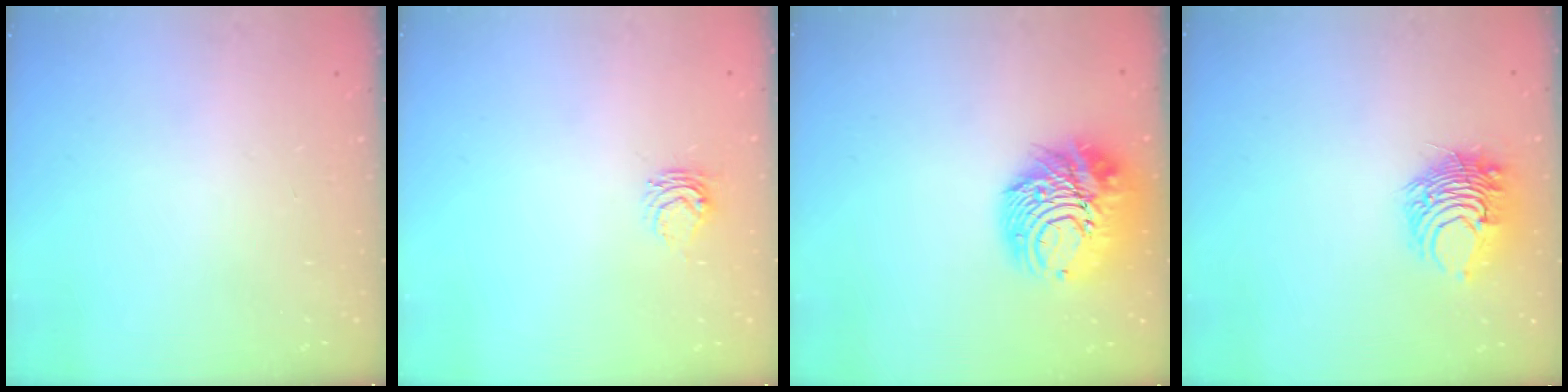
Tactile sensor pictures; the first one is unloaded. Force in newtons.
{"total": 5.7, "press": 5.7, "slide": 0.6}
{"total": 15.1, "press": 15.0, "slide": 1.5}
{"total": 8.8, "press": 8.8, "slide": 0.5}